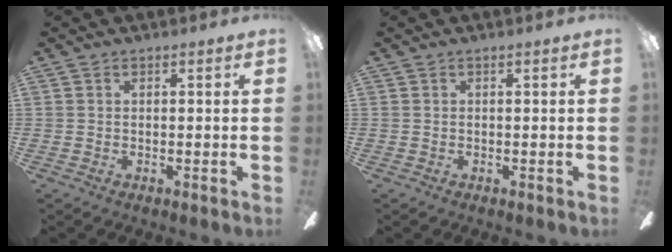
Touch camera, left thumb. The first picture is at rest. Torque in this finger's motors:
{"motor_torque": [-0.25, -0.09, 0.17, 0.05, 0.00]}